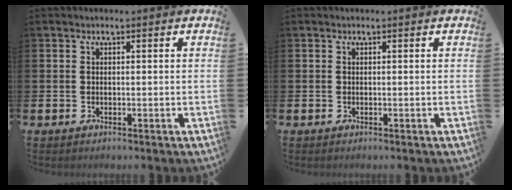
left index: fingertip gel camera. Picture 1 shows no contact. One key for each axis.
{"total": 0.0}